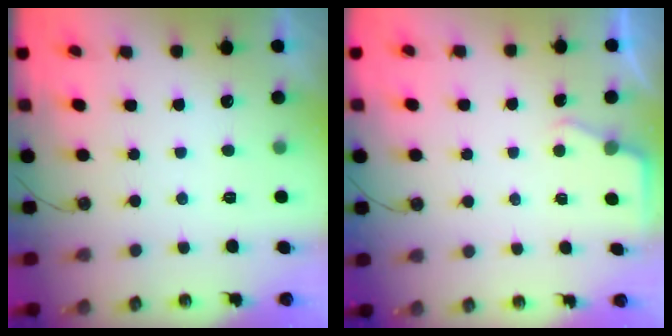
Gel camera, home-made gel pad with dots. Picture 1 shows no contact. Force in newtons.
{"total": 3.0, "press": 2.9, "slide": 0.5}